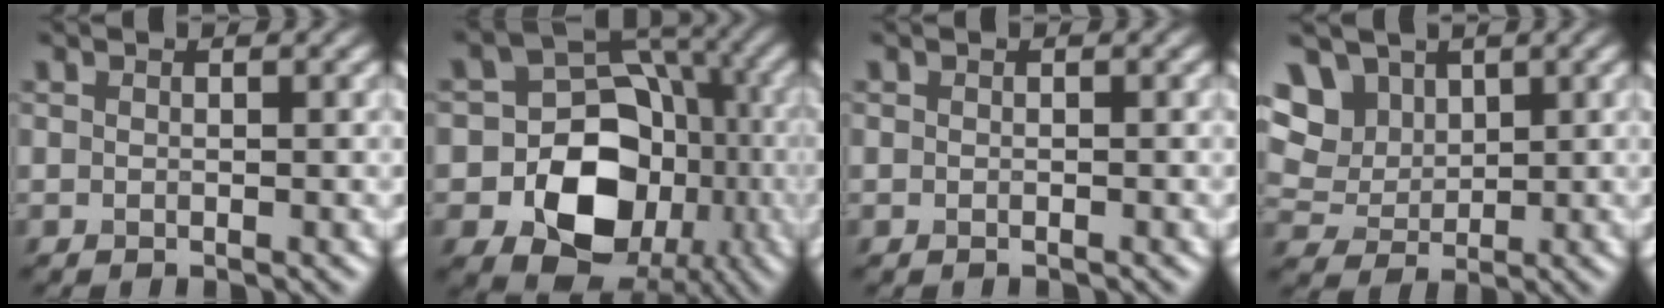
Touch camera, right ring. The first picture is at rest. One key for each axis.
{"total": 13.2, "fx": -4.0, "fy": 10.5, "fz": 7.0, "tx": -0.091, "ty": -0.011, "tz": -0.092}
{"total": 0.0}
{"total": 10.3, "fx": 5.0, "fy": 7.6, "fz": 4.8, "tx": -0.111, "ty": 0.023, "tz": 0.077}